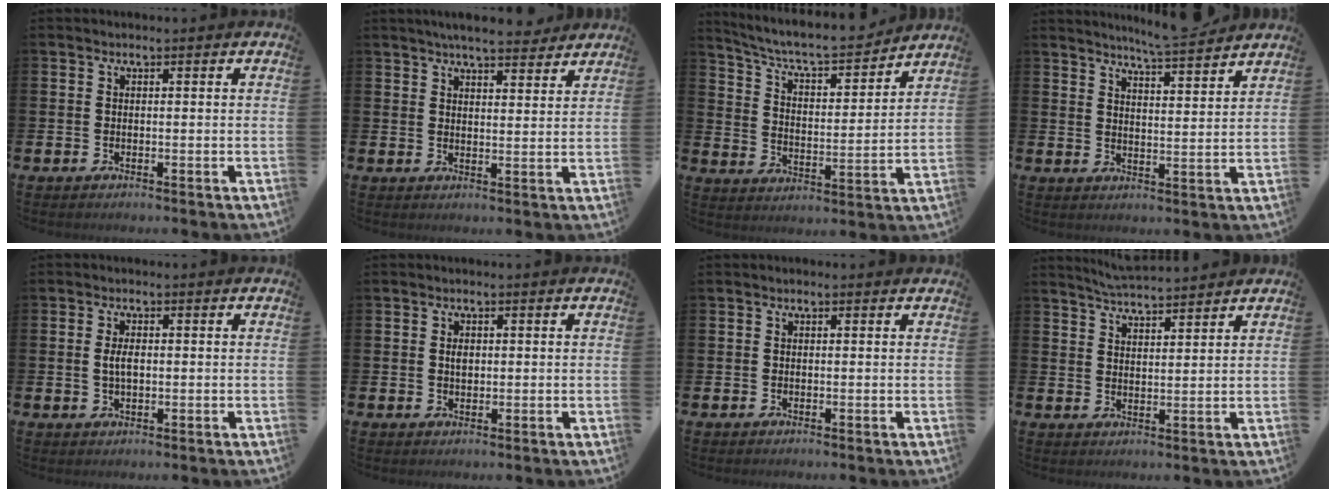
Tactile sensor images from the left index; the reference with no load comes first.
{"total": 5.5, "force": [5.2, 0.7, 1.6], "torque": [-0.030, -0.022, 0.091]}
{"total": 7.6, "force": [7.1, 1.5, 2.5], "torque": [-0.072, -0.056, 0.117]}
{"total": 6.1, "force": [5.9, -0.6, 1.2], "torque": [-0.035, -0.039, 0.103]}
{"total": 2.7, "force": [0.2, 1.3, 2.4], "torque": [-0.047, 0.007, 0.002]}
{"total": 1.5, "force": [0.3, 1.0, 1.1], "torque": [-0.006, -0.001, 0.000]}
{"total": 0.0}
{"total": 4.8, "force": [4.8, -0.1, 0.5], "torque": [-0.017, -0.027, 0.085]}